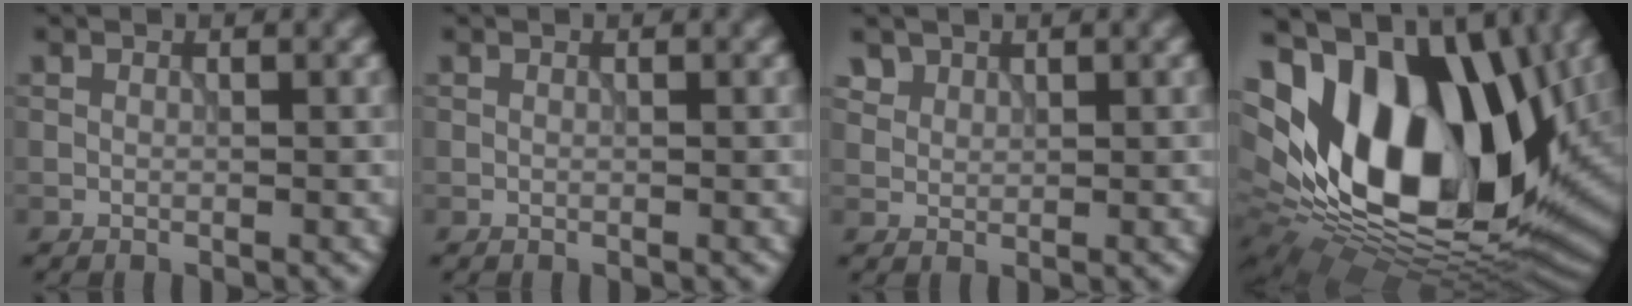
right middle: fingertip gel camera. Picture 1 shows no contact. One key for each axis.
{"total": 0.0}
{"total": 2.1, "fx": 1.5, "fy": 1.3, "fz": 0.6, "tx": -0.025, "ty": -0.010, "tz": 0.046}
{"total": 17.6, "fx": 3.1, "fy": 11.1, "fz": 13.3, "tx": -0.231, "ty": 0.015, "tz": 0.039}